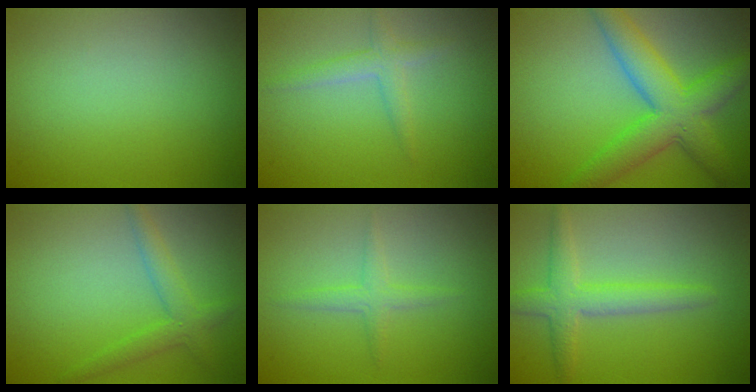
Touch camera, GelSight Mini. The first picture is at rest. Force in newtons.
{"total": 2.3, "press": 2.3, "slide": 0.1}
{"total": 6.8, "press": 6.8, "slide": 0.3}
{"total": 2.5, "press": 2.5, "slide": 0.1}
{"total": 1.5, "press": 1.5, "slide": 0.0}
{"total": 3.1, "press": 3.1, "slide": 0.1}